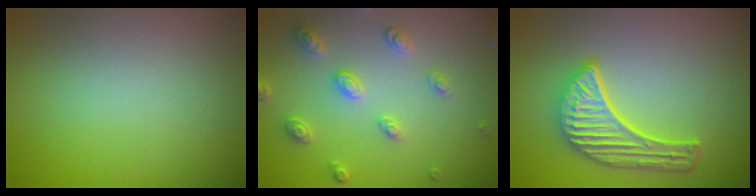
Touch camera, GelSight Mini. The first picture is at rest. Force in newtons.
{"total": 3.0, "press": 2.9, "slide": 0.6}
{"total": 5.8, "press": 4.4, "slide": 3.7}